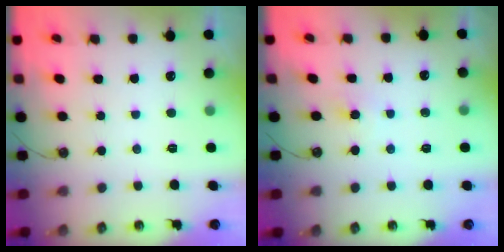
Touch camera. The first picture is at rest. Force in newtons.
{"total": 5.2, "press": 5.1, "slide": 0.6}